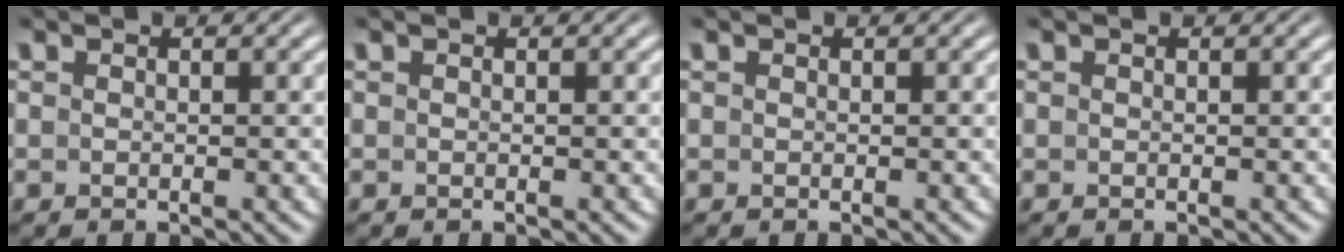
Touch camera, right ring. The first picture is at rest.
{"total": 0.0}
{"total": 0.0}
{"total": 0.0}